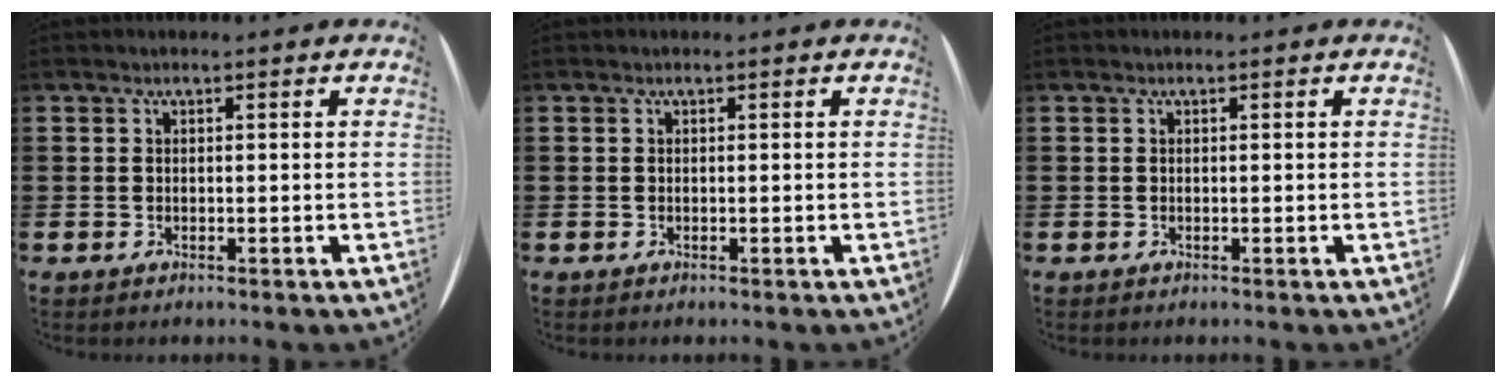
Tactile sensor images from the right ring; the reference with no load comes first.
{"total": 0.0}
{"total": 0.0}